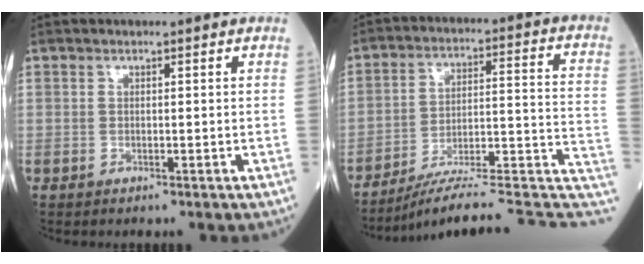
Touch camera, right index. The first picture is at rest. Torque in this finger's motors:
{"motor_torque": [-1.88, -0.26, -1.06, -0.21]}